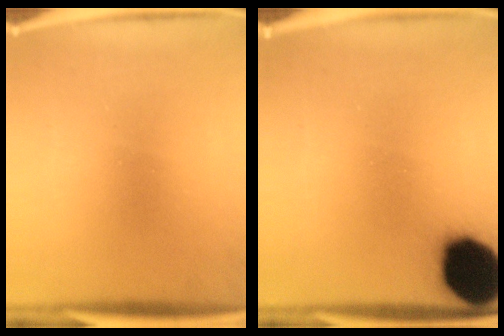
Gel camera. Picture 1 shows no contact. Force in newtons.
{"total": 17.6}